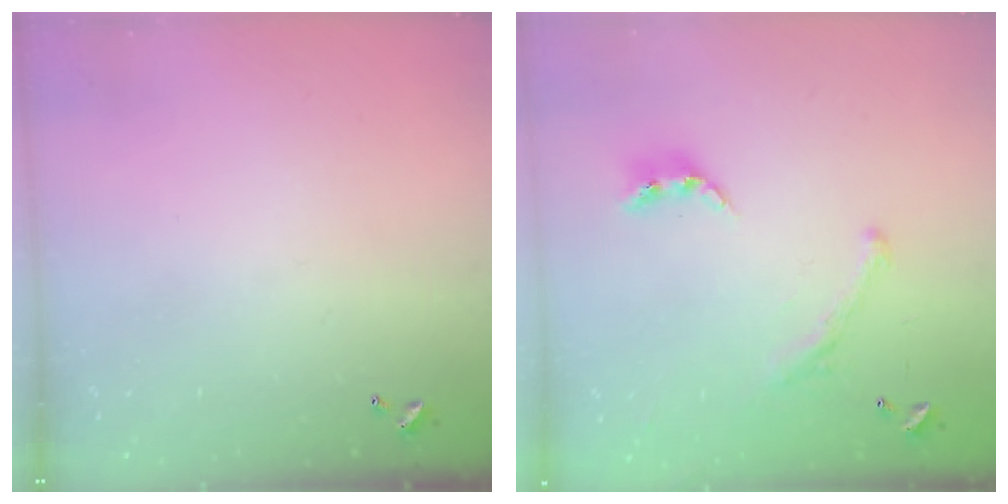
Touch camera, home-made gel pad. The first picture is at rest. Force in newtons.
{"total": 1.8, "press": 1.2, "slide": 1.3}